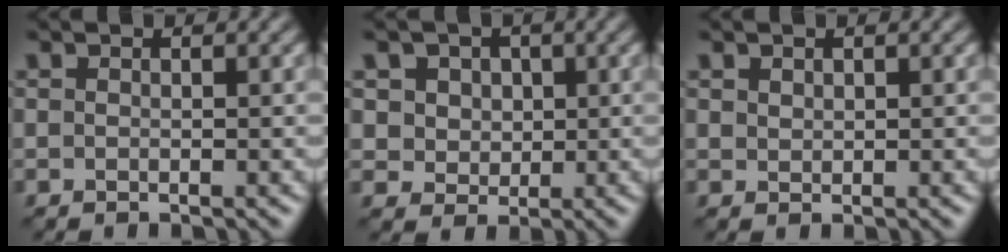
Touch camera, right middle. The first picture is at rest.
{"total": 4.7, "force": [1.9, 3.9, 1.9], "torque": [-0.034, 0.007, 0.029]}
{"total": 0.8, "force": [0.6, 0.5, 0.2], "torque": [-0.004, -0.001, 0.013]}